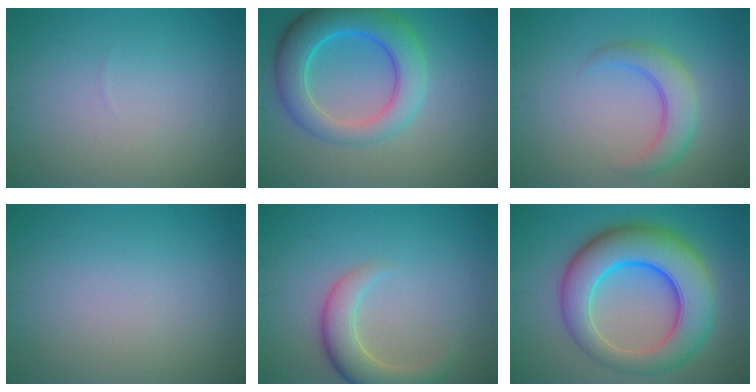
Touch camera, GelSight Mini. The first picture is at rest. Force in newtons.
{"total": 7.4, "press": 7.4, "slide": 0.3}
{"total": 3.6, "press": 3.6, "slide": 0.2}
{"total": 0.0}
{"total": 4.4, "press": 4.4, "slide": 0.4}
{"total": 10.6, "press": 10.6, "slide": 0.2}